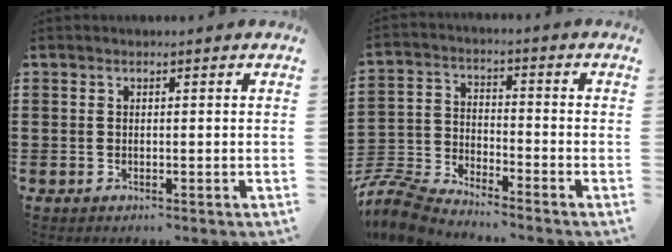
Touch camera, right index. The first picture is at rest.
{"total": 7.5, "force": [-7.4, 0.7, 1.3], "torque": [-0.054, -0.003, -0.154]}